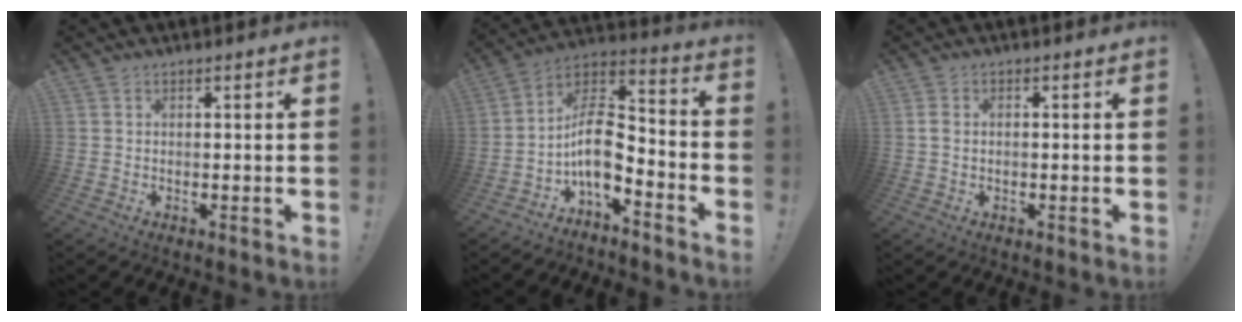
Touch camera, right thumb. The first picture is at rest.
{"total": 12.0, "force": [-3.8, 6.7, 9.2], "torque": [-0.165, 0.012, -0.066]}
{"total": 1.6, "force": [-0.1, 1.2, 1.1], "torque": [-0.019, 0.007, -0.002]}